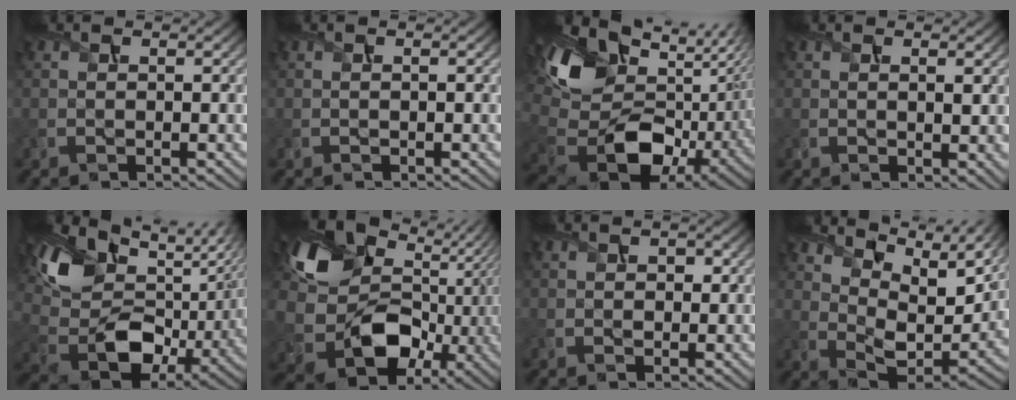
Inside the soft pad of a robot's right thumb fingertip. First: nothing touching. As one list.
[{"total": 0.0}, {"total": 18.1, "force": [3.5, 11.4, 13.5], "torque": [-0.301, -0.016, 0.077]}, {"total": 1.6, "force": [0.7, 0.3, 1.4], "torque": [-0.025, -0.004, 0.016]}, {"total": 18.1, "force": [5.4, 11.4, 12.9], "torque": [-0.281, -0.011, 0.106]}, {"total": 14.9, "force": [0.7, 11.6, 9.4], "torque": [-0.170, -0.028, 0.014]}, {"total": 1.4, "force": [0.4, 1.0, 0.9], "torque": [-0.015, -0.003, 0.007]}, {"total": 13.0, "force": [8.9, 5.5, 7.7], "torque": [-0.179, 0.003, 0.150]}]